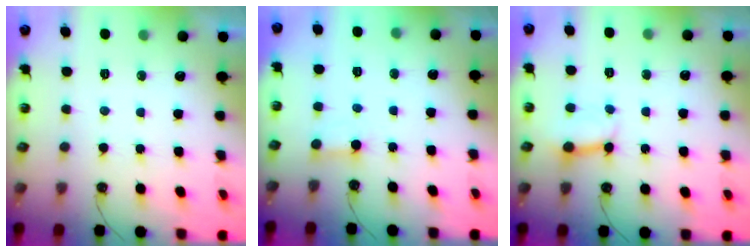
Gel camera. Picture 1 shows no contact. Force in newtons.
{"total": 2.3, "press": 2.3, "slide": 0.2}
{"total": 5.9, "press": 5.9, "slide": 0.7}